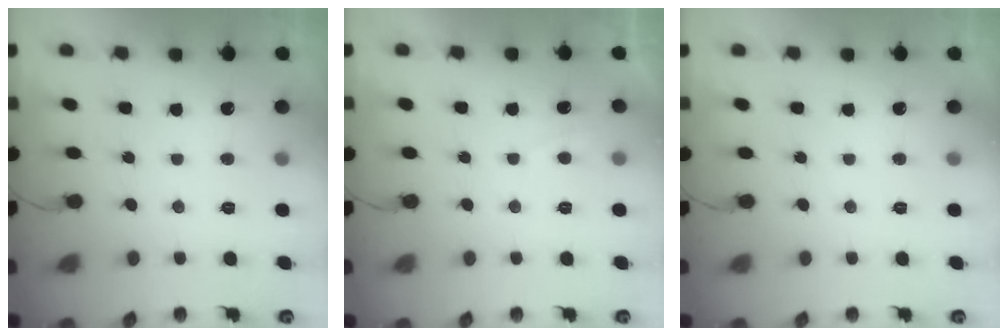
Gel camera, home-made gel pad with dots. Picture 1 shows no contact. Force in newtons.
{"total": 1.9, "press": 1.8, "slide": 0.6}
{"total": 0.0}